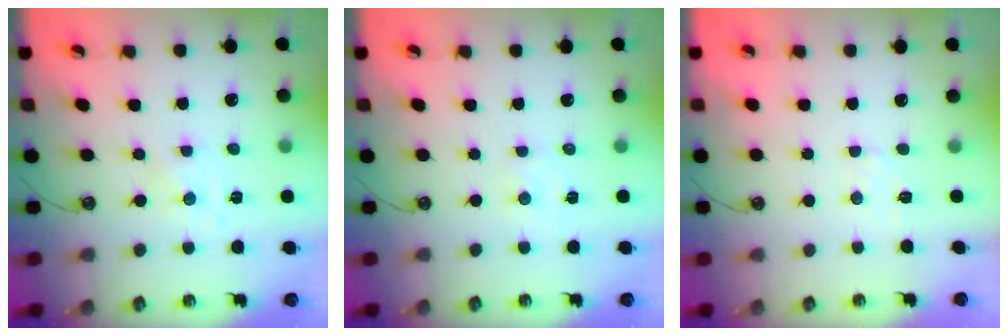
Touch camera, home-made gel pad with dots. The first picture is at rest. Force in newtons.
{"total": 2.2, "press": 2.2, "slide": 0.4}
{"total": 5.3, "press": 5.3, "slide": 0.7}